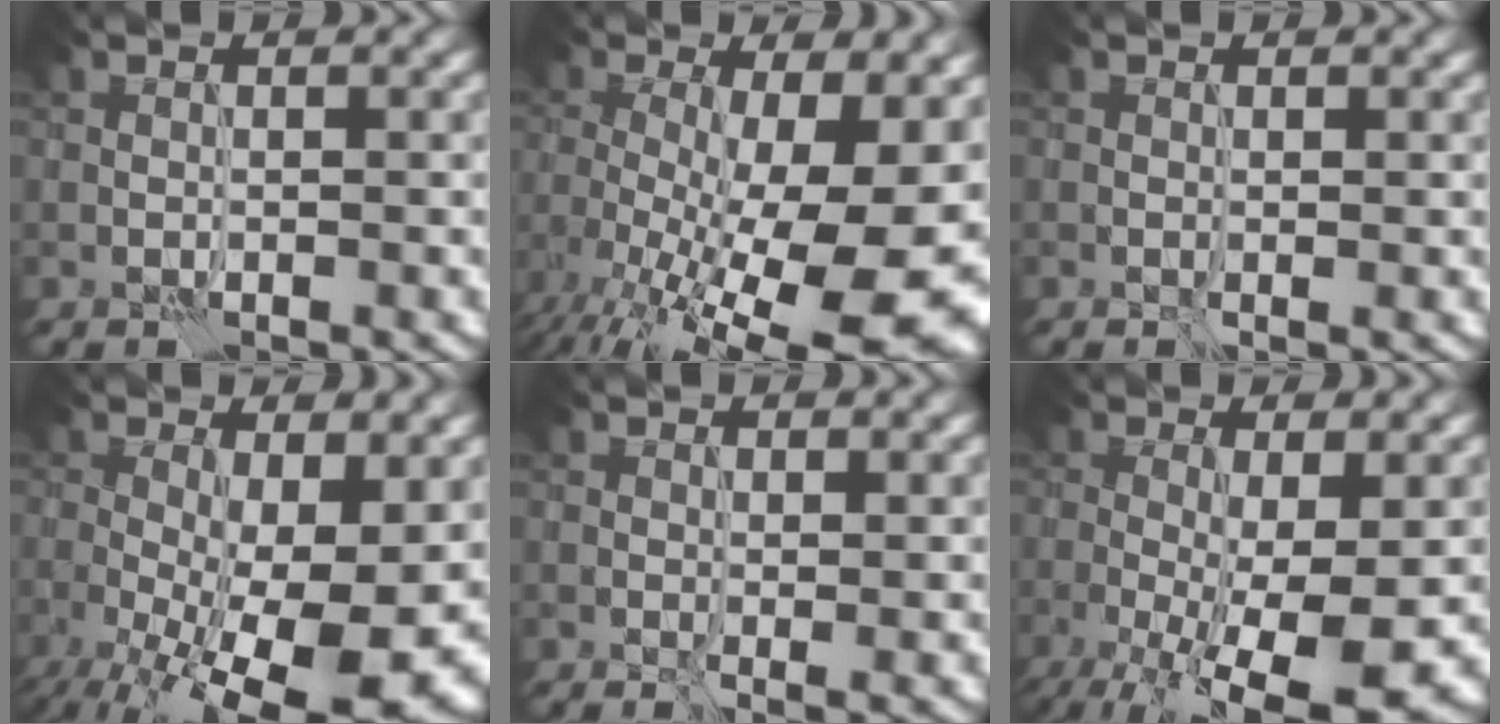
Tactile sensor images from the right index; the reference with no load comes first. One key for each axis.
{"total": 17.8, "fx": -5.3, "fy": 6.9, "fz": 15.5, "tx": -0.244, "ty": -0.037, "tz": -0.063}
{"total": 0.6, "fx": 0.0, "fy": 0.1, "fz": 0.6, "tx": -0.008, "ty": -0.003, "tz": -0.002}
{"total": 15.0, "fx": -3.2, "fy": 6.3, "fz": 13.2, "tx": -0.192, "ty": -0.041, "tz": -0.026}
{"total": 1.7, "fx": 0.1, "fy": 0.4, "fz": 1.6, "tx": -0.021, "ty": -0.006, "tz": 0.002}
{"total": 10.6, "fx": -3.1, "fy": 3.1, "fz": 9.6, "tx": -0.152, "ty": -0.018, "tz": -0.048}